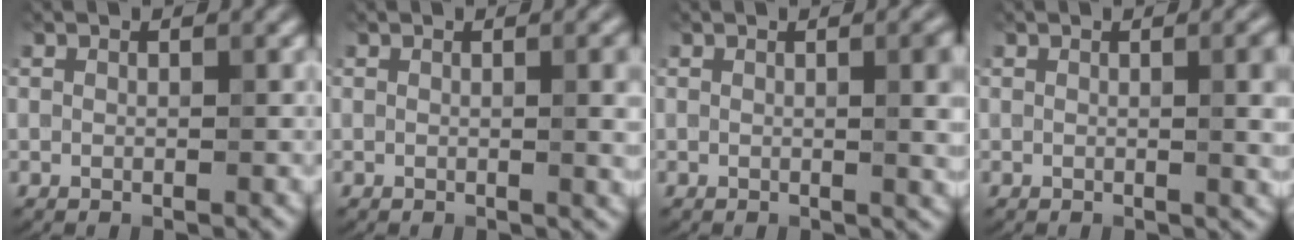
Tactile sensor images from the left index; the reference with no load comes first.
{"total": 3.4, "force": [0.3, 1.1, 3.3], "torque": [-0.031, 0.005, 0.001]}
{"total": 4.9, "force": [0.5, 1.8, 4.6], "torque": [-0.039, 0.008, 0.007]}
{"total": 4.4, "force": [0.4, 1.5, 4.2], "torque": [-0.039, 0.007, 0.003]}